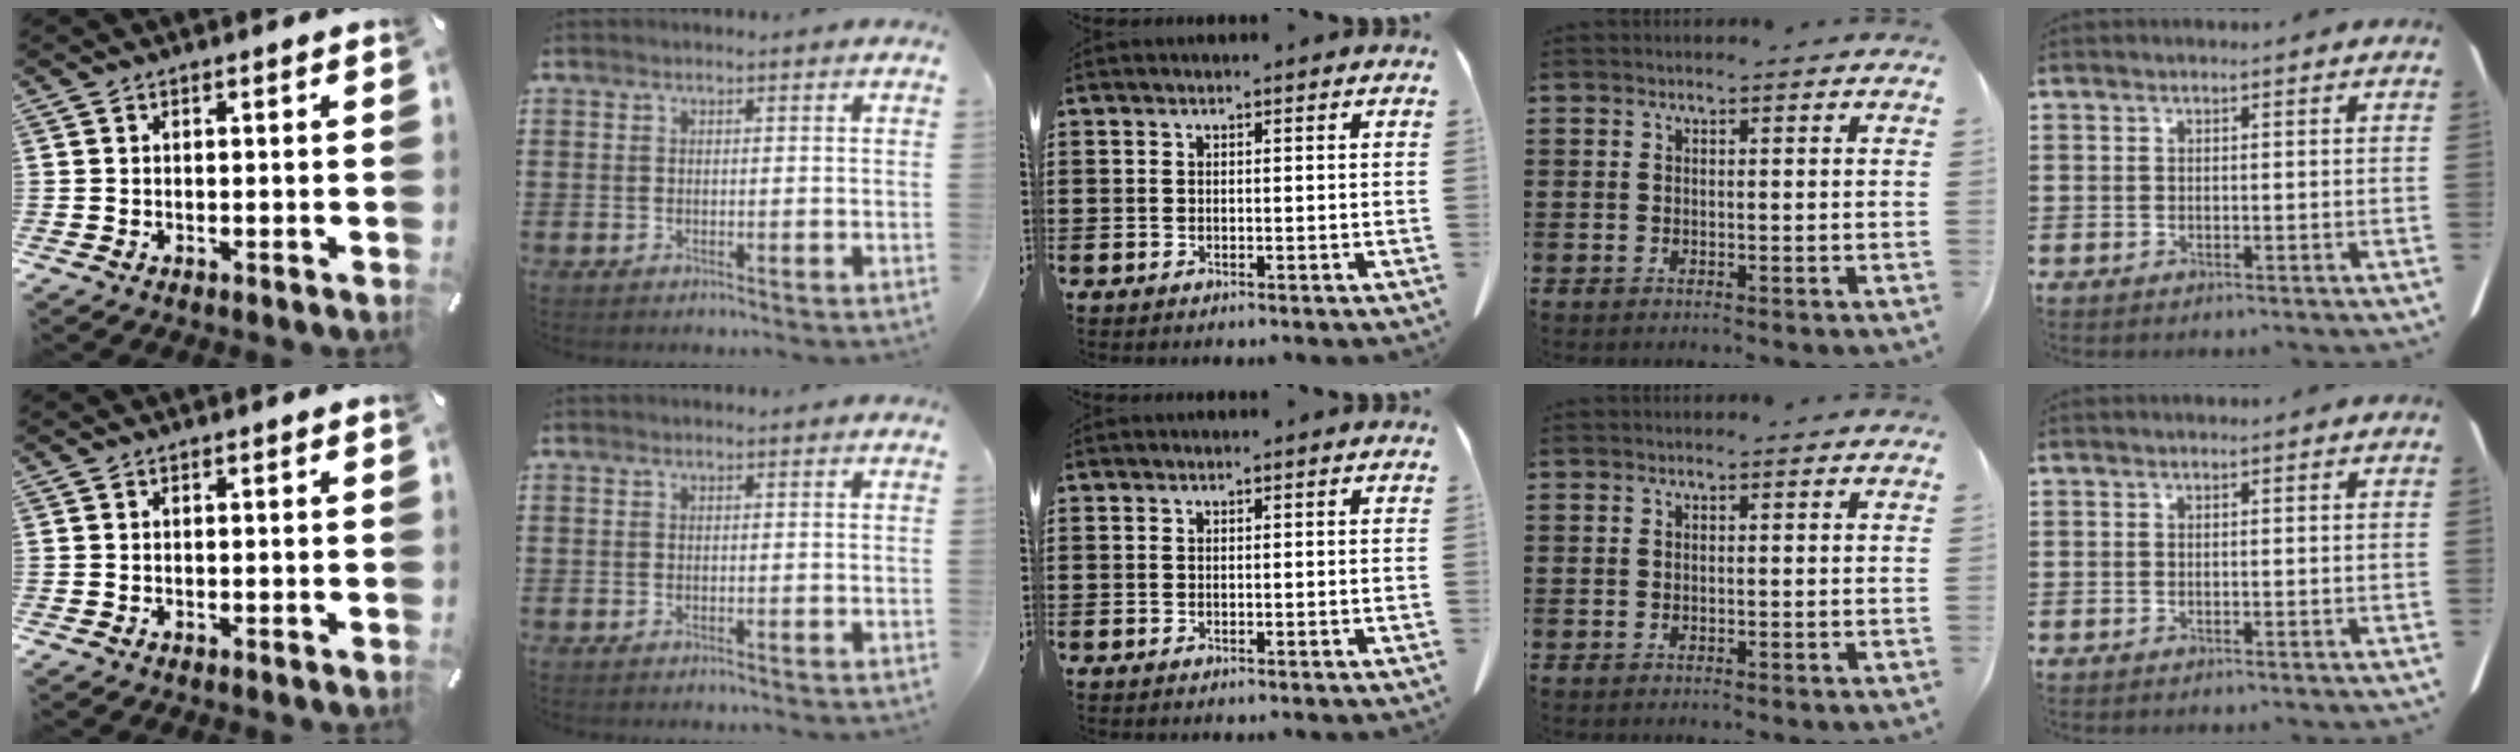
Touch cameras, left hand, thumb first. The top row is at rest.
{}